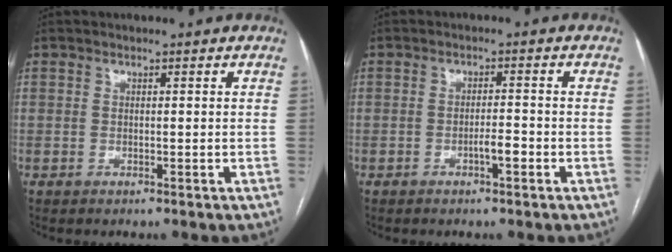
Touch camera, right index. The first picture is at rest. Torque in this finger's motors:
{"motor_torque": [0.15, -0.03, 0.04, 0.02]}